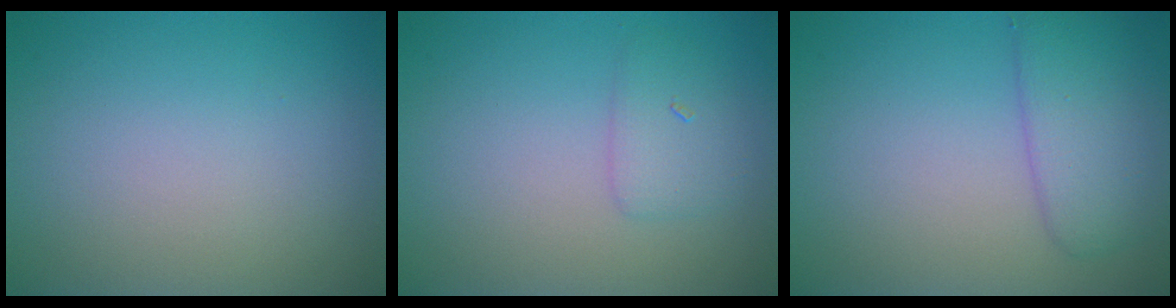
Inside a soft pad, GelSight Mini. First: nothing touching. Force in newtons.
{"total": 1.8, "press": 1.8, "slide": 0.1}
{"total": 3.8, "press": 3.8, "slide": 0.2}